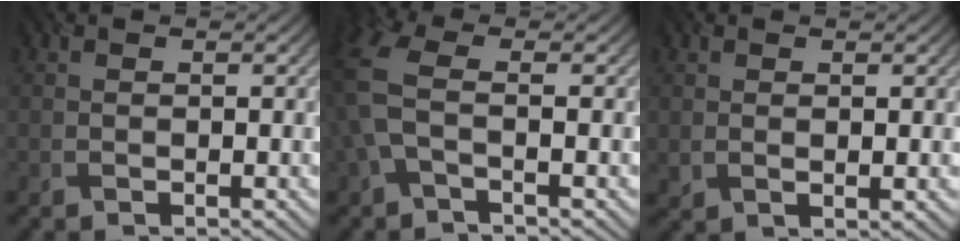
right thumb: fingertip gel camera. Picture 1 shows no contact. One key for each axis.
{"total": 5.3, "fx": -0.7, "fy": 2.4, "fz": 4.7, "tx": -0.127, "ty": 0.003, "tz": -0.028}
{"total": 1.6, "fx": 0.4, "fy": 0.6, "fz": 1.4, "tx": -0.032, "ty": -0.004, "tz": 0.012}